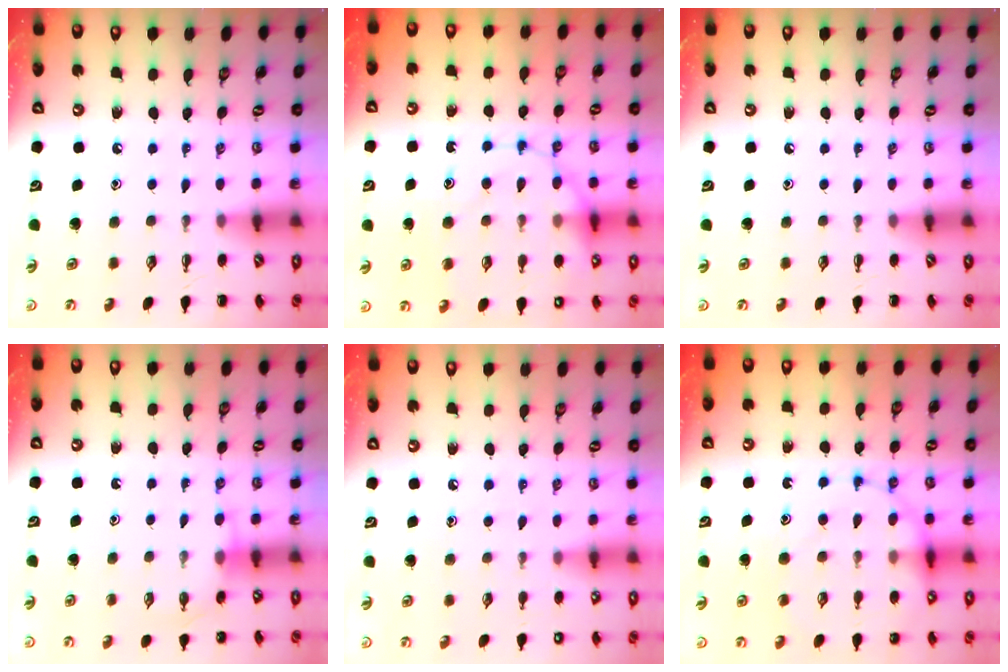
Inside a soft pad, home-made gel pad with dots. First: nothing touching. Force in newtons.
{"total": 17.8, "press": 17.7, "slide": 1.4}
{"total": 0.0}
{"total": 5.2, "press": 5.0, "slide": 1.1}
{"total": 7.3, "press": 7.1, "slide": 1.8}
{"total": 15.7, "press": 15.6, "slide": 1.9}